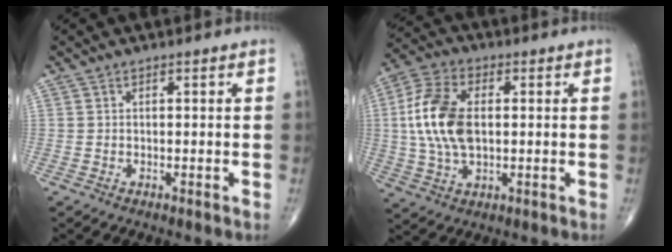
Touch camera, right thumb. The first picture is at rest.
{"total": 13.4, "force": [1.0, 7.7, 11.0], "torque": [-0.229, 0.012, 0.018]}